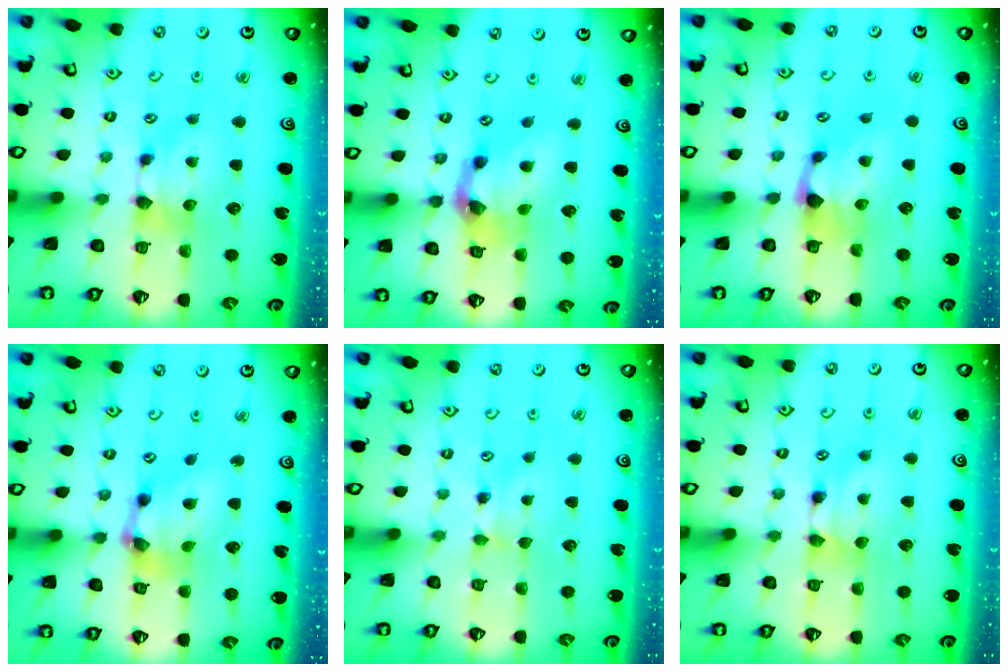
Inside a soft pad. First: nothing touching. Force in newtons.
{"total": 6.8, "press": 6.3, "slide": 2.4}
{"total": 1.4, "press": 0.9, "slide": 1.1}
{"total": 6.6, "press": 6.2, "slide": 2.3}
{"total": 0.9, "press": 0.8, "slide": 0.5}
{"total": 1.6, "press": 1.6, "slide": 0.1}